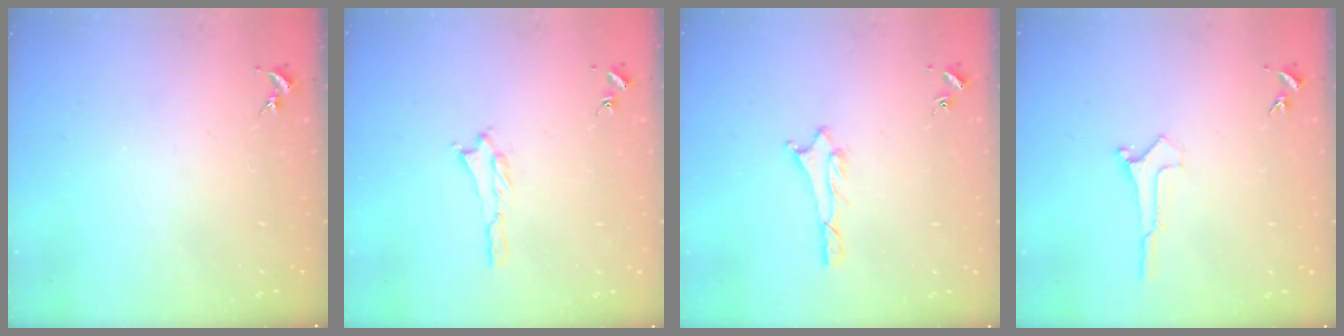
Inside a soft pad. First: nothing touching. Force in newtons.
{"total": 0.0}
{"total": 1.0, "press": 1.0, "slide": 0.1}
{"total": 0.0}